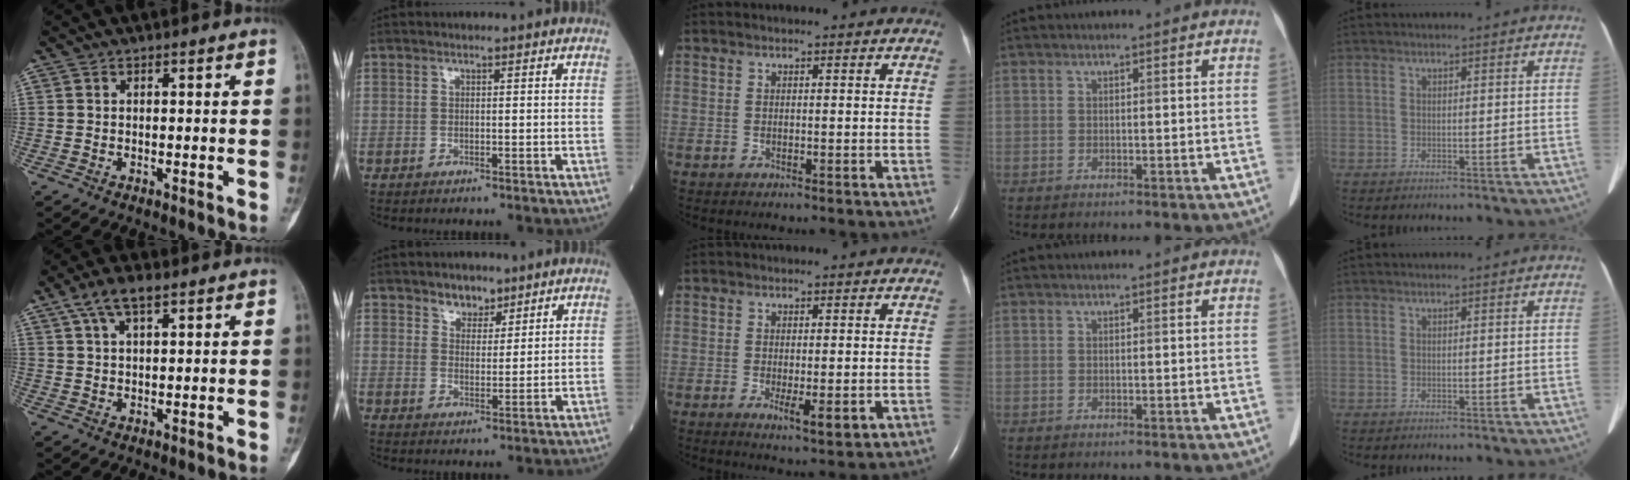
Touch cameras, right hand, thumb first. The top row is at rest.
{"thumb": {"total": 6.3, "force": [3.6, 2.3, 4.6], "torque": [-0.087, 0.007, 0.069]}, "index": {"total": 3.8, "force": [2.9, 2.2, 1.0], "torque": [-0.013, 0.000, 0.049]}, "middle": {"total": 4.2, "force": [-1.3, 1.0, 3.9], "torque": [-0.057, -0.008, -0.013]}}